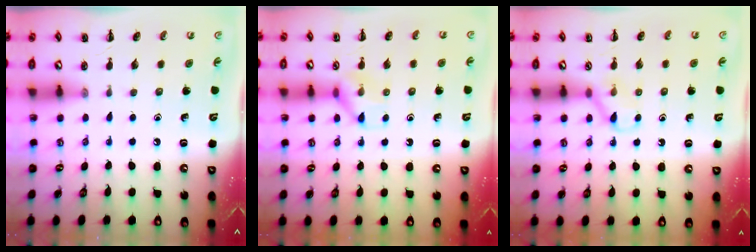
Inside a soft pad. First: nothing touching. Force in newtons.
{"total": 8.9, "press": 8.9, "slide": 0.6}
{"total": 4.9, "press": 4.6, "slide": 1.6}